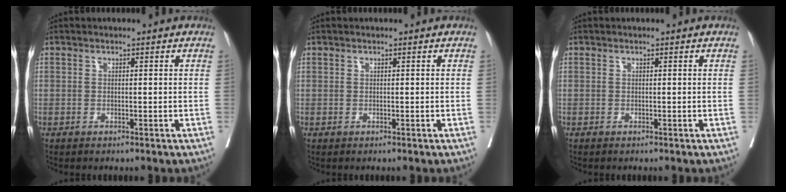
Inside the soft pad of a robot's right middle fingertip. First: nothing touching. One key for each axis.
{"total": 0.0}
{"total": 0.0}